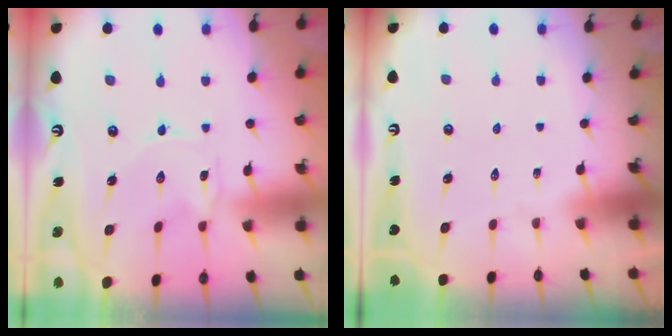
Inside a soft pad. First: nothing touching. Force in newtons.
{"total": 0.0}